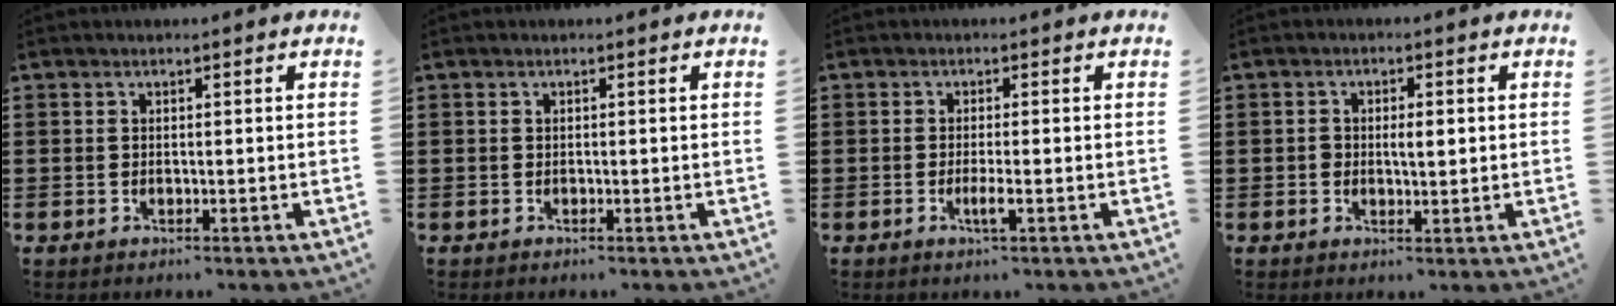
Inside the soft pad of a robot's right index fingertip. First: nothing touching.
{"total": 0.0}
{"total": 2.5, "force": [-1.0, 0.1, 2.3], "torque": [-0.046, -0.007, -0.020]}
{"total": 2.5, "force": [0.0, 1.2, 2.2], "torque": [-0.043, 0.005, -0.002]}